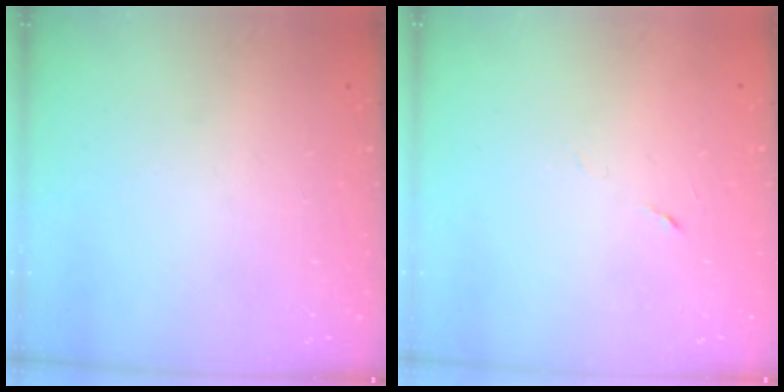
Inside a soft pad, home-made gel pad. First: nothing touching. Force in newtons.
{"total": 2.9, "press": 2.7, "slide": 1.0}